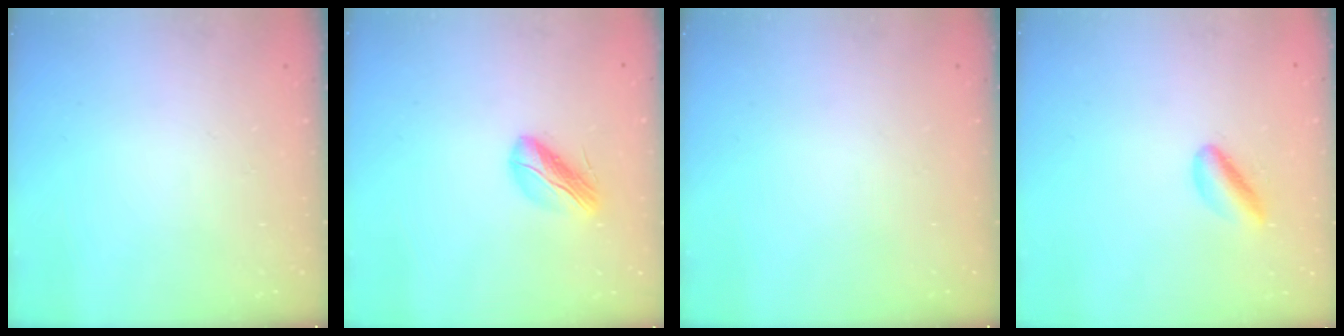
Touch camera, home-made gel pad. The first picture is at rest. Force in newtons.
{"total": 7.2, "press": 7.1, "slide": 1.6}
{"total": 0.0}
{"total": 4.2, "press": 4.2, "slide": 0.8}